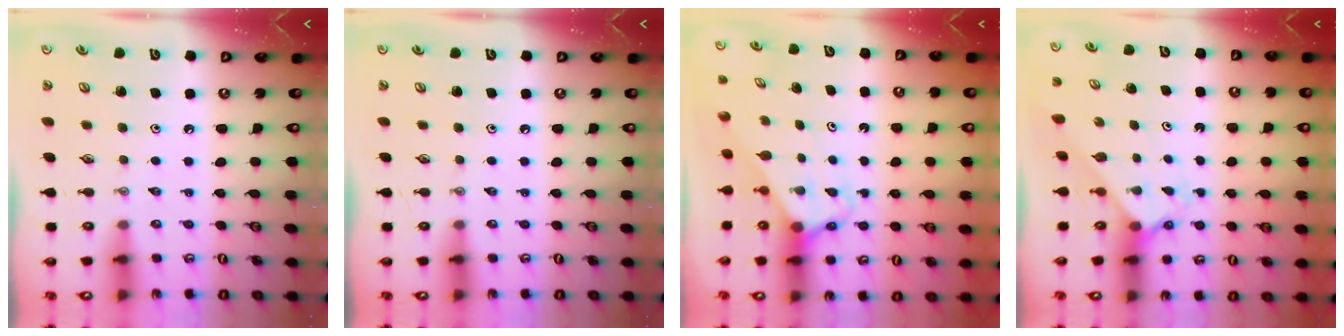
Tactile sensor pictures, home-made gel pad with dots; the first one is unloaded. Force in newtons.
{"total": 0.0}
{"total": 2.8, "press": 2.8, "slide": 0.2}
{"total": 2.5, "press": 2.5, "slide": 0.2}